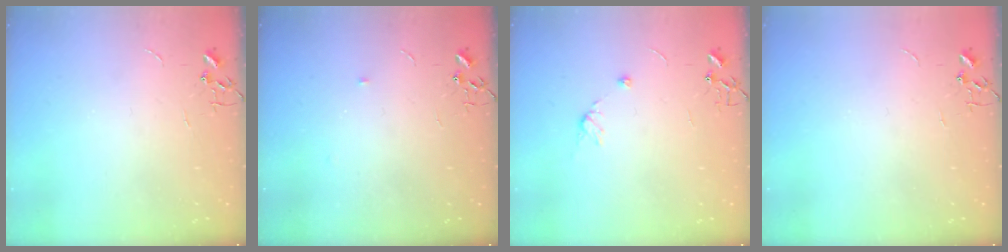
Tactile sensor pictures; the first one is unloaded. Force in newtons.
{"total": 3.0, "press": 2.9, "slide": 0.5}
{"total": 6.2, "press": 6.2, "slide": 0.7}
{"total": 0.0}